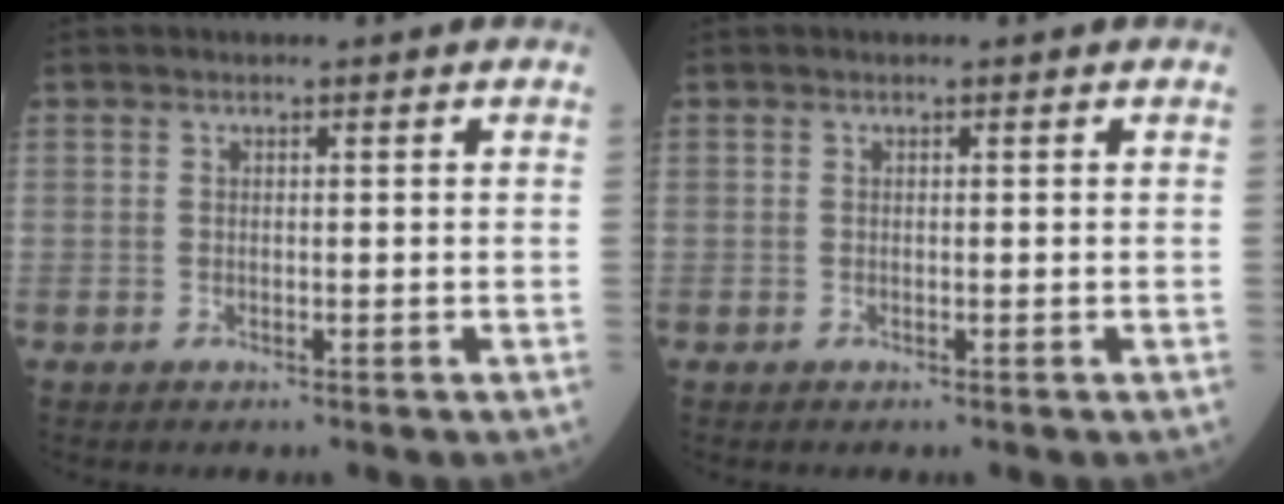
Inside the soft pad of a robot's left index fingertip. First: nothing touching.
{"total": 0.0}